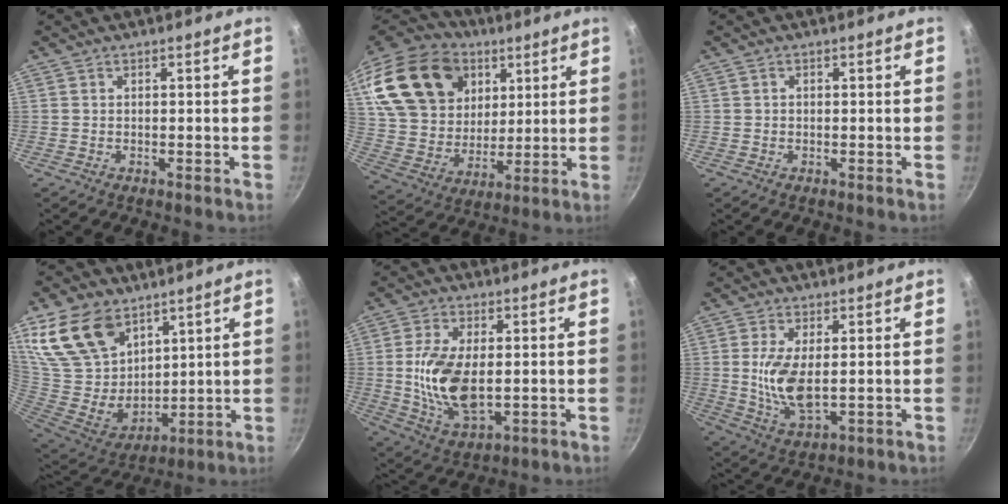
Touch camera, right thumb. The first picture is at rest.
{"total": 26.0, "force": [10.8, 18.7, 14.5], "torque": [-0.253, -0.013, 0.207]}
{"total": 0.6, "force": [-0.1, 0.5, 0.2], "torque": [-0.004, 0.003, -0.001]}
{"total": 20.4, "force": [11.4, 13.5, 10.2], "torque": [-0.168, -0.055, 0.232]}
{"total": 13.5, "force": [0.1, 7.3, 11.3], "torque": [-0.213, -0.006, 0.008]}
{"total": 9.4, "force": [0.6, 4.4, 8.3], "torque": [-0.163, -0.014, 0.017]}